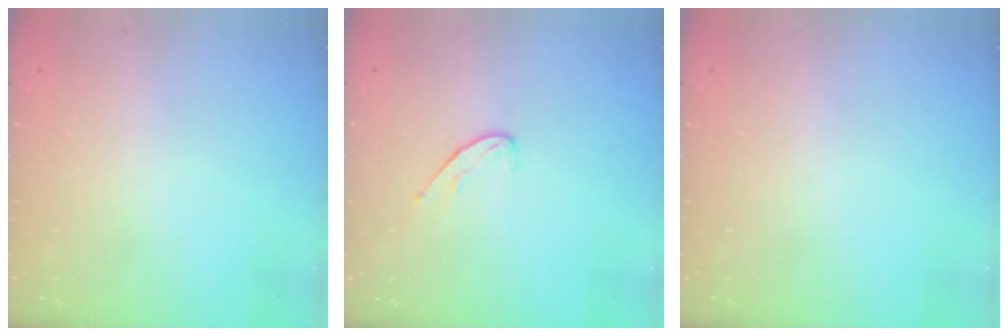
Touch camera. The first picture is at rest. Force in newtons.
{"total": 5.4, "press": 5.4, "slide": 0.5}
{"total": 0.0}